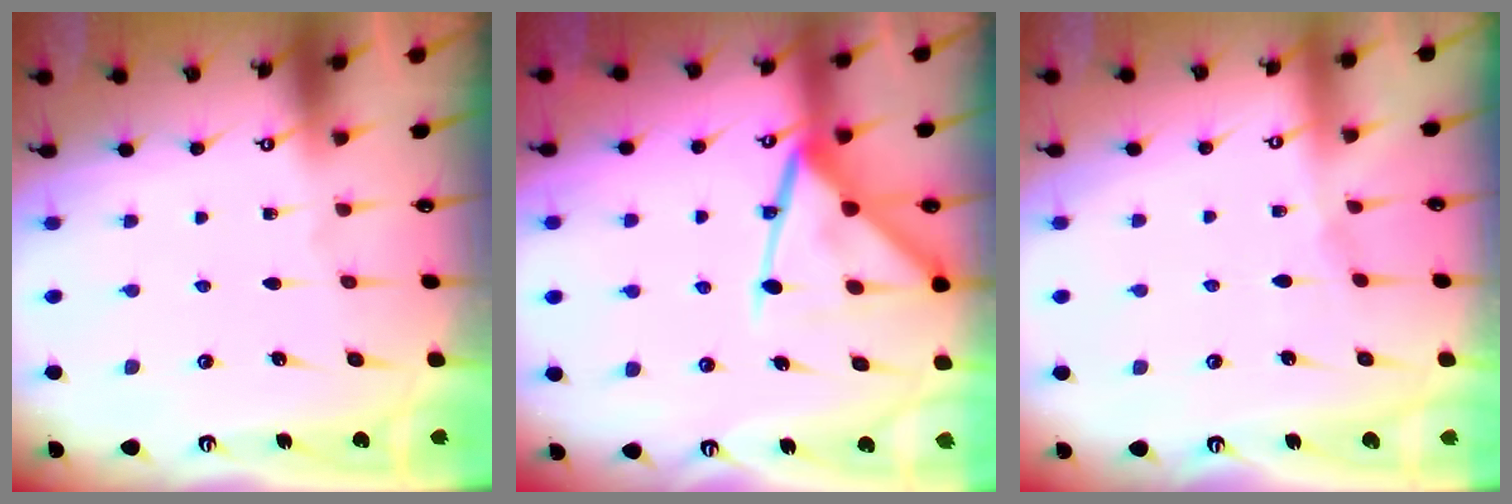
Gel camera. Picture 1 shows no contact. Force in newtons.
{"total": 13.3, "press": 13.2, "slide": 1.3}
{"total": 4.3, "press": 4.3, "slide": 0.7}